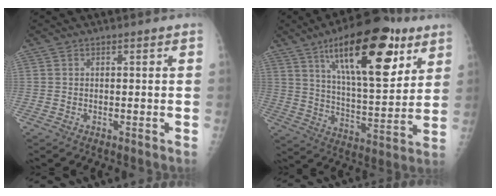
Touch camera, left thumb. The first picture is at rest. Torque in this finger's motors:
{"motor_torque": [2.39, 2.12, 1.85, -0.91, 0.38]}